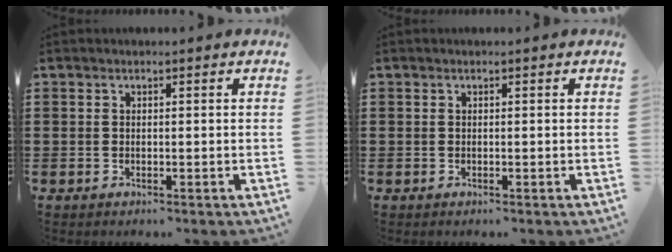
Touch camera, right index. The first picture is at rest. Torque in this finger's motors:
{"motor_torque": [-0.06, -0.03, 0.02, 0.01]}